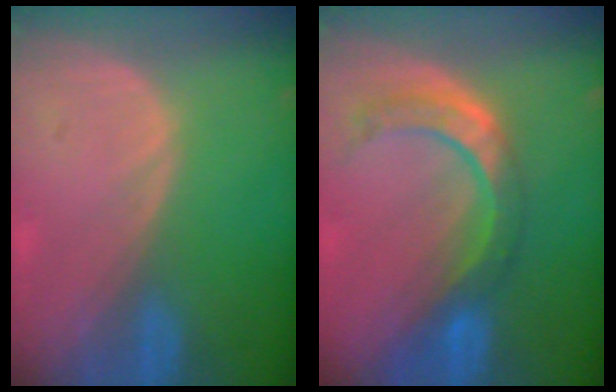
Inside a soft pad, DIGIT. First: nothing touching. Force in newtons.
{"total": 8.4, "press": 7.2, "slide": 4.4}